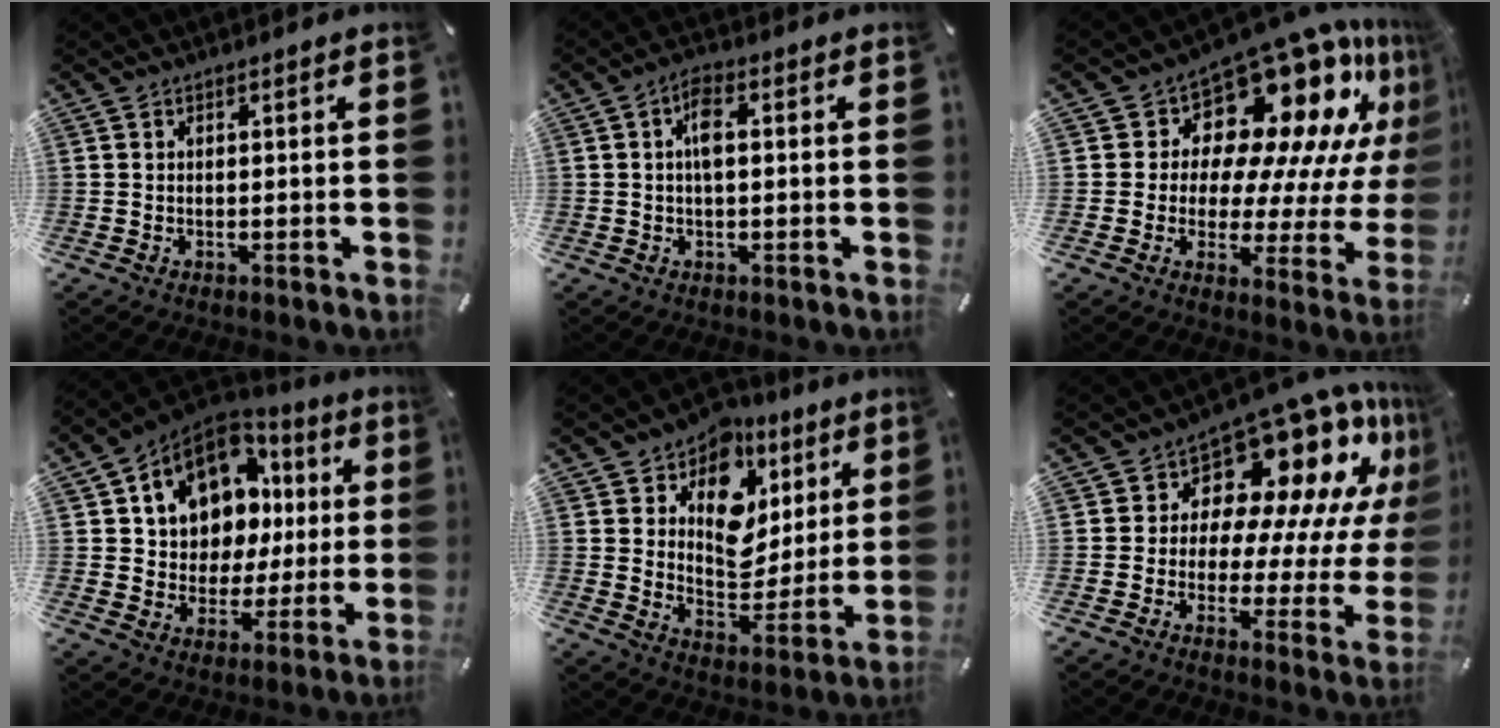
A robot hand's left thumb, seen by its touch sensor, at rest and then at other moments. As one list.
[{"total": 4.7, "force": [0.4, 2.0, 4.2], "torque": [-0.076, 0.009, 0.005]}, {"total": 17.5, "force": [11.8, 8.9, 9.4], "torque": [-0.116, -0.122, 0.191]}, {"total": 14.1, "force": [6.0, 11.3, 6.0], "torque": [-0.113, -0.035, 0.120]}, {"total": 13.2, "force": [5.6, 10.4, 5.8], "torque": [-0.085, -0.046, 0.105]}, {"total": 15.5, "force": [10.4, 8.4, 7.7], "torque": [-0.104, -0.104, 0.175]}]